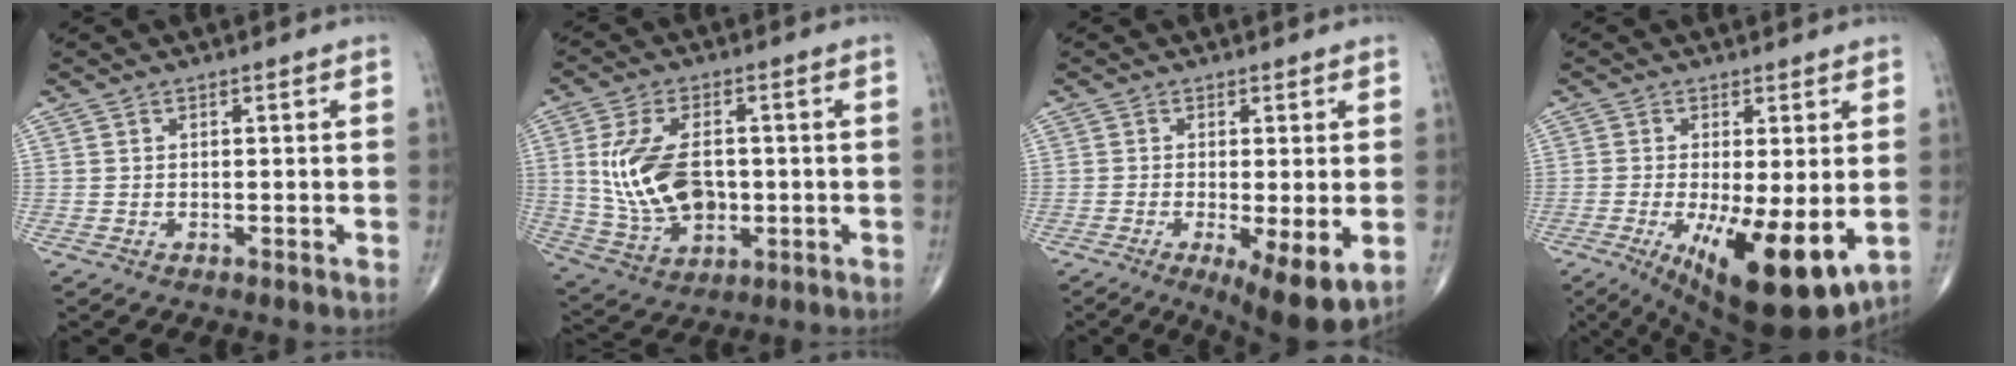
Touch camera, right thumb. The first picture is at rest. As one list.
[{"total": 14.1, "force": [0.4, 8.6, 11.1], "torque": [-0.202, -0.002, 0.021]}, {"total": 9.7, "force": [-2.8, 2.7, 8.8], "torque": [-0.138, -0.022, -0.039]}, {"total": 14.9, "force": [-3.7, 4.8, 13.7], "torque": [-0.204, -0.029, -0.041]}]